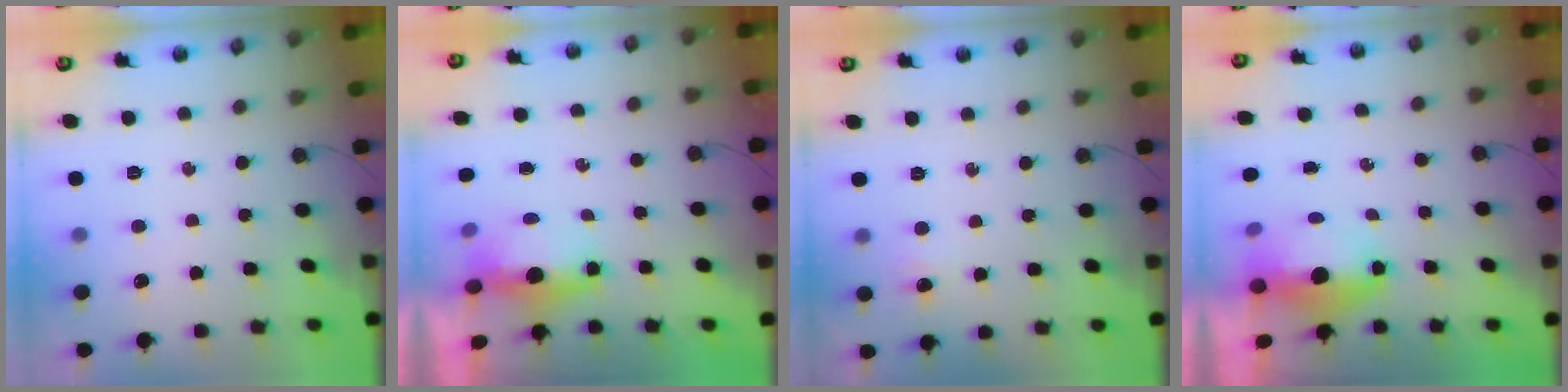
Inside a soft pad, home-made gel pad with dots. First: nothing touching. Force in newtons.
{"total": 10.2, "press": 5.8, "slide": 8.4}
{"total": 3.5, "press": 3.4, "slide": 0.8}
{"total": 6.0, "press": 5.9, "slide": 1.3}